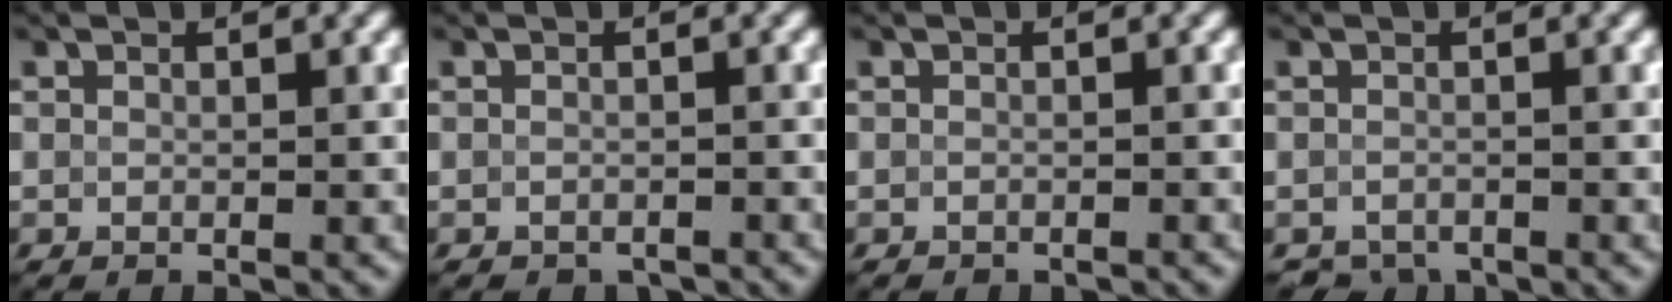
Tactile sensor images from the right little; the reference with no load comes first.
{"total": 1.6, "force": [-1.4, 0.7, -0.4], "torque": [0.008, 0.004, -0.038]}
{"total": 1.1, "force": [-0.9, 0.1, -0.5], "torque": [0.013, 0.007, -0.030]}
{"total": 2.2, "force": [-1.9, 0.9, -0.3], "torque": [0.011, 0.001, -0.045]}